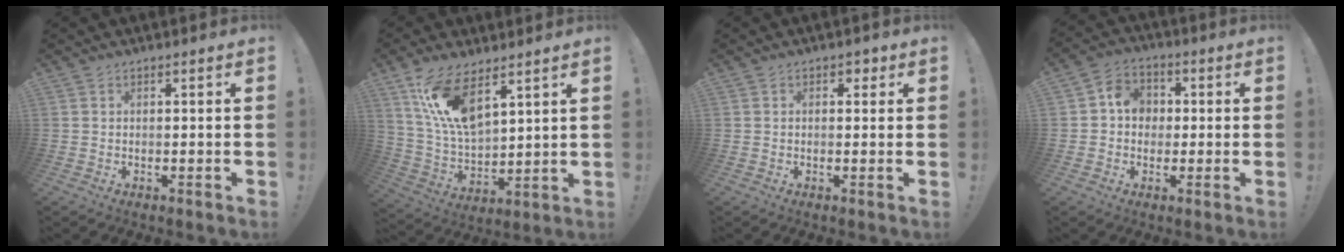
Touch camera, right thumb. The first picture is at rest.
{"total": 14.6, "force": [9.4, 5.7, 9.6], "torque": [-0.201, -0.056, 0.172]}
{"total": 2.1, "force": [0.6, 1.6, 1.2], "torque": [-0.003, -0.001, 0.006]}
{"total": 7.9, "force": [0.5, 7.0, 3.6], "torque": [-0.051, 0.010, 0.013]}